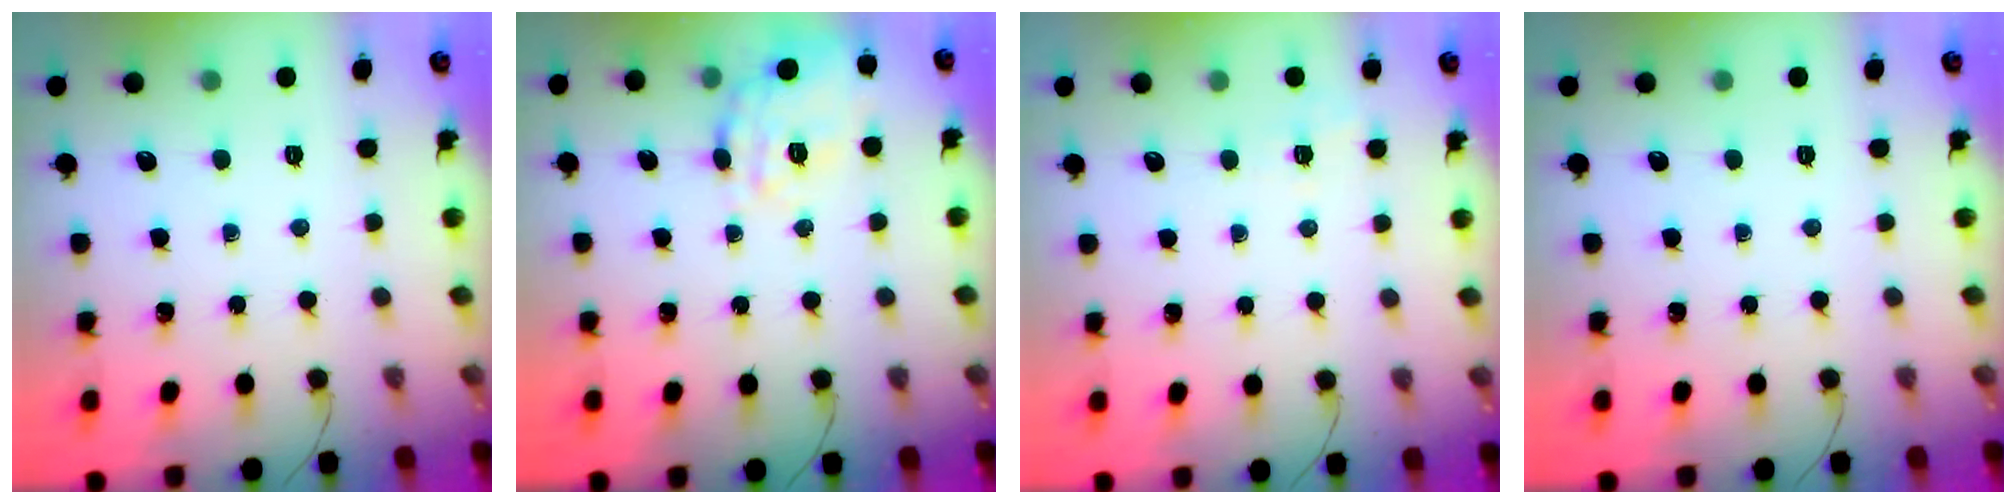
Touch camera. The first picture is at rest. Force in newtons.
{"total": 18.6, "press": 18.6, "slide": 0.4}
{"total": 1.2, "press": 0.0, "slide": 1.2}
{"total": 0.0}